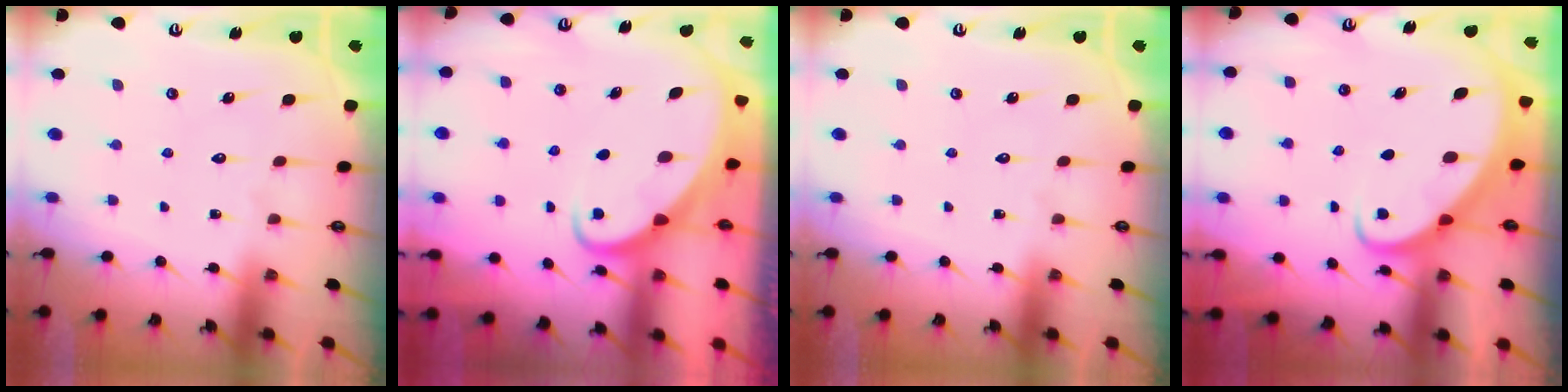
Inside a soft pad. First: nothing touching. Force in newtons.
{"total": 2.5, "press": 2.5, "slide": 0.2}
{"total": 0.0}
{"total": 2.5, "press": 2.5, "slide": 0.3}